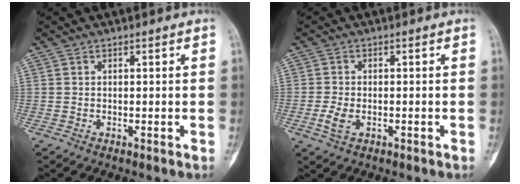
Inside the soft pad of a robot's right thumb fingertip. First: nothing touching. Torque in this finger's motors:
{"motor_torque": [-0.09, 0.25, 0.20, 0.27, 0.10]}